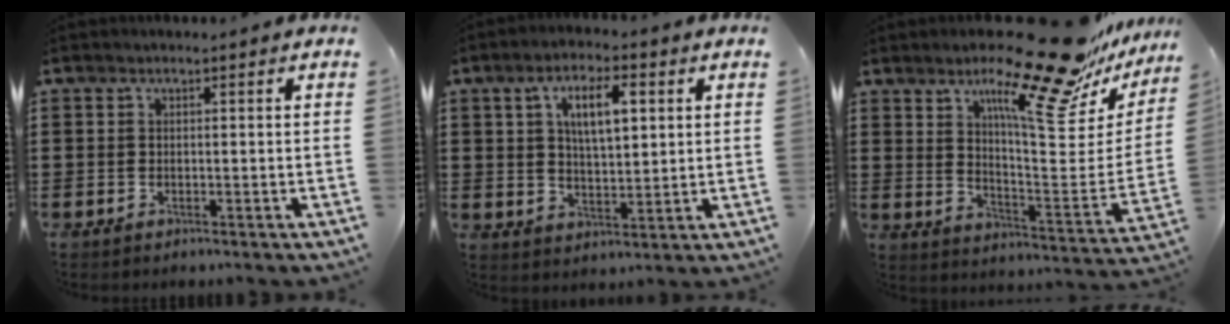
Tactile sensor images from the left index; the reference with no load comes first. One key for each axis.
{"total": 7.2, "fx": 2.6, "fy": 3.0, "fz": 6.0, "tx": -0.109, "ty": 0.005, "tz": 0.041}
{"total": 17.4, "fx": 13.5, "fy": 3.1, "fz": 10.6, "tx": -0.179, "ty": -0.083, "tz": 0.215}